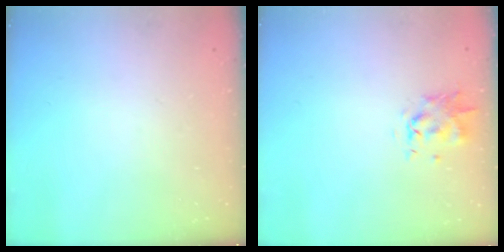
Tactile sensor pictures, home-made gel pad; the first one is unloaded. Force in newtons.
{"total": 1.0, "press": 0.9, "slide": 0.3}